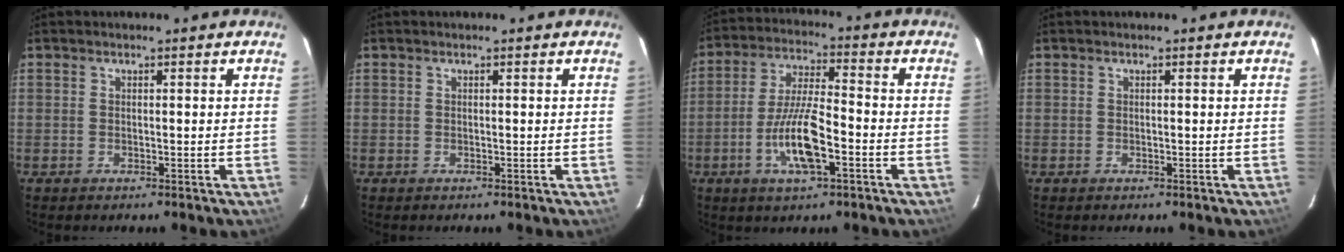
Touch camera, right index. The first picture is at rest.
{"total": 0.0}
{"total": 10.9, "force": [-4.1, 2.7, 9.7], "torque": [-0.198, -0.003, -0.076]}
{"total": 0.0}